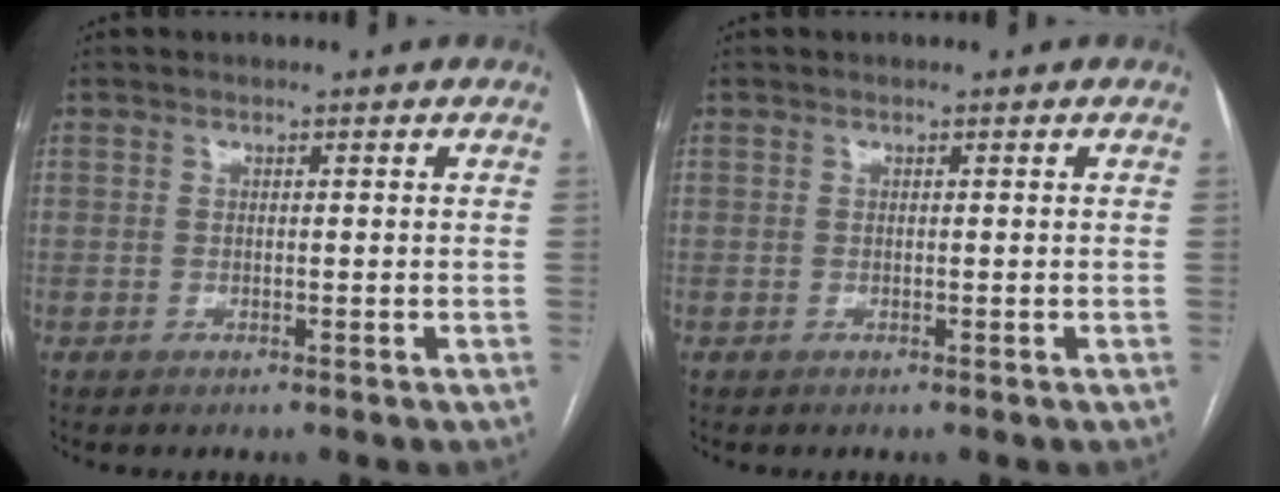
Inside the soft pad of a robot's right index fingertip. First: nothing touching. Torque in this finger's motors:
{"motor_torque": [0.00, 0.00, 0.00, 0.00]}